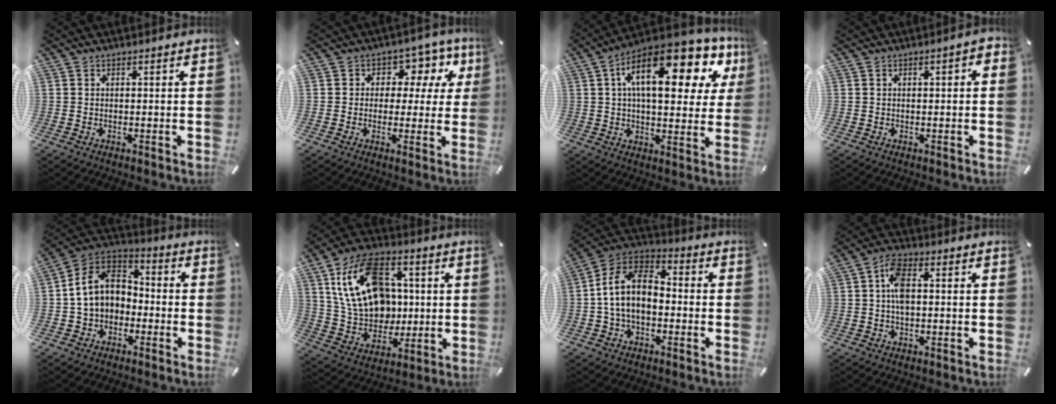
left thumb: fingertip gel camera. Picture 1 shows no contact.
{"total": 8.3, "force": [2.3, 6.6, 4.5], "torque": [-0.055, -0.010, 0.037]}
{"total": 20.9, "force": [8.9, 9.0, 16.7], "torque": [-0.267, -0.036, 0.143]}
{"total": 1.8, "force": [-0.2, 0.7, 1.7], "torque": [-0.029, 0.007, -0.004]}
{"total": 10.9, "force": [-0.4, 9.7, 5.0], "torque": [-0.135, 0.014, -0.009]}
{"total": 20.1, "force": [4.3, 15.0, 12.7], "torque": [-0.260, 0.000, 0.082]}
{"total": 12.4, "force": [-1.6, 8.6, 8.7], "torque": [-0.201, 0.014, -0.035]}
{"total": 6.4, "force": [0.5, 3.6, 5.3], "torque": [-0.101, 0.006, 0.006]}